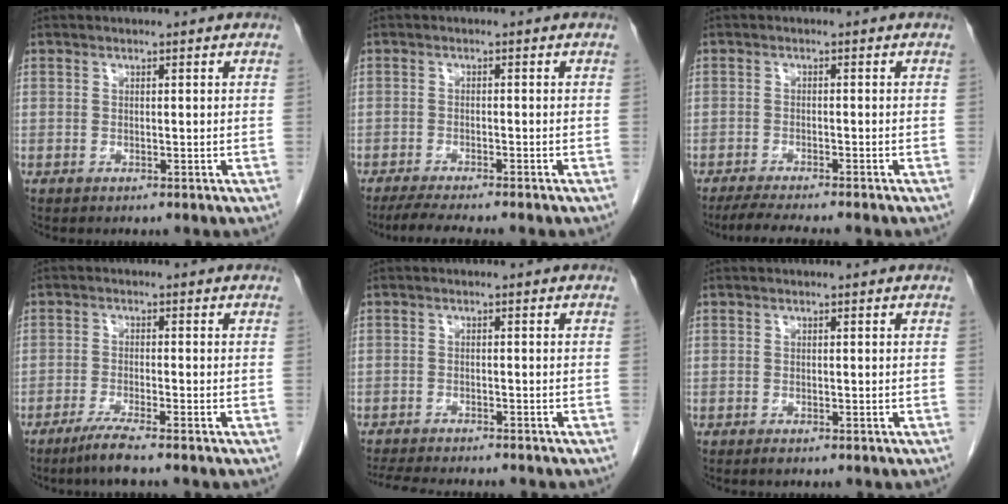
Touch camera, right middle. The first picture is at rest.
{"total": 6.0, "force": [-5.1, -0.2, 3.2], "torque": [-0.046, -0.016, -0.081]}
{"total": 6.5, "force": [-5.6, -0.2, 3.3], "torque": [-0.046, -0.017, -0.088]}
{"total": 3.7, "force": [-2.8, -0.6, 2.3], "torque": [-0.049, -0.009, -0.059]}
{"total": 9.8, "force": [-8.8, 1.3, 4.0], "torque": [-0.063, -0.017, -0.125]}
{"total": 0.6, "force": [-0.4, 0.2, 0.4], "torque": [-0.007, -0.001, -0.004]}